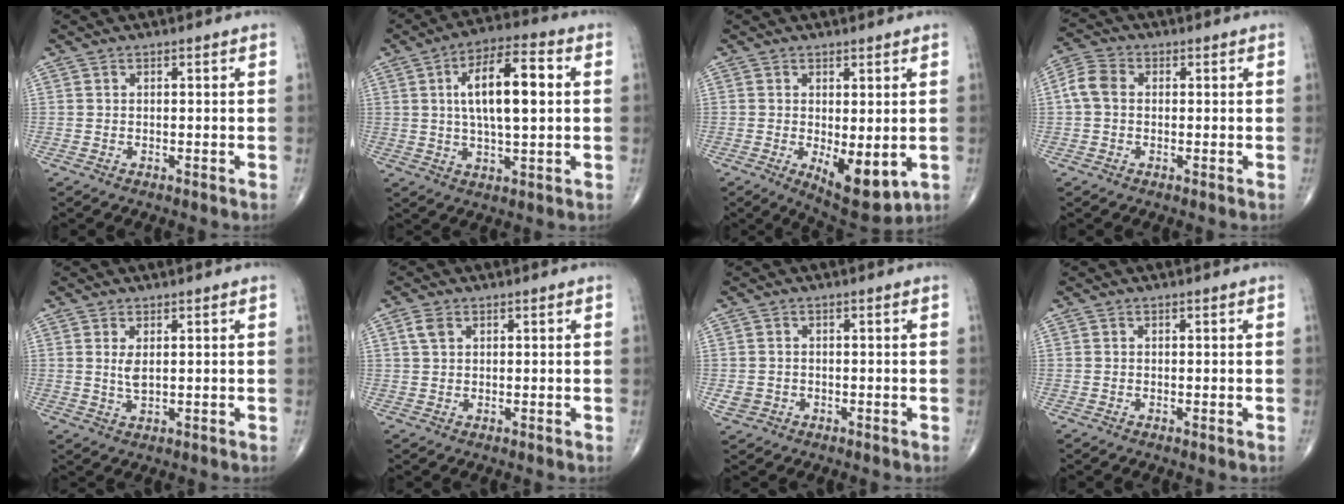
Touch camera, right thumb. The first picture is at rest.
{"total": 13.9, "force": [2.3, 5.0, 12.8], "torque": [-0.211, 0.013, 0.034]}
{"total": 8.8, "force": [-1.6, 3.7, 7.8], "torque": [-0.102, -0.022, -0.013]}
{"total": 4.9, "force": [0.2, 3.7, 3.3], "torque": [-0.071, 0.017, -0.003]}
{"total": 2.6, "force": [0.7, 1.0, 2.3], "torque": [-0.045, -0.009, 0.018]}
{"total": 2.3, "force": [1.0, 1.5, 1.5], "torque": [-0.030, 0.006, 0.021]}
{"total": 2.4, "force": [-0.6, 2.2, 0.8], "torque": [-0.006, 0.007, -0.006]}
{"total": 0.0}